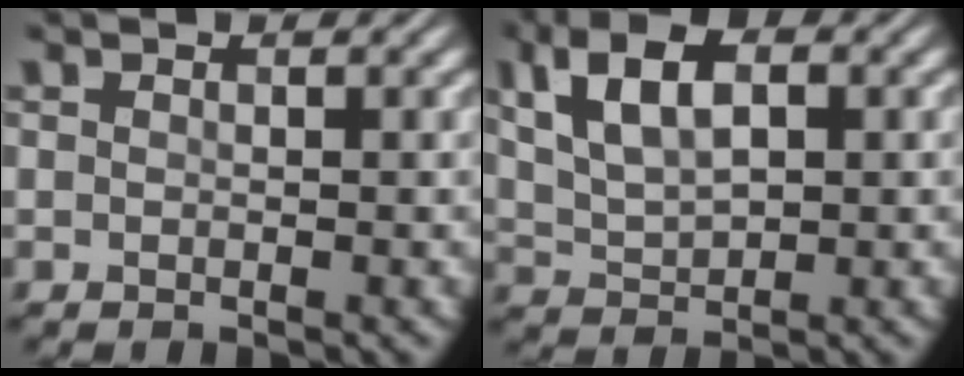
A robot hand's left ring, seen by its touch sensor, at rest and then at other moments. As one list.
[{"total": 6.8, "force": [2.4, 3.6, 5.2], "torque": [-0.100, 0.014, 0.038]}]